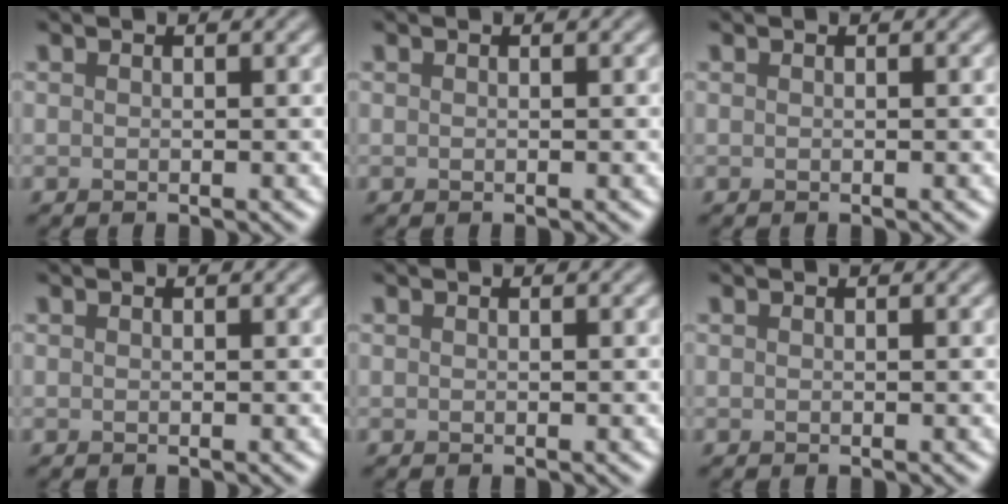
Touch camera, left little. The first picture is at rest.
{"total": 0.0}
{"total": 0.0}
{"total": 0.0}
{"total": 0.0}
{"total": 0.0}